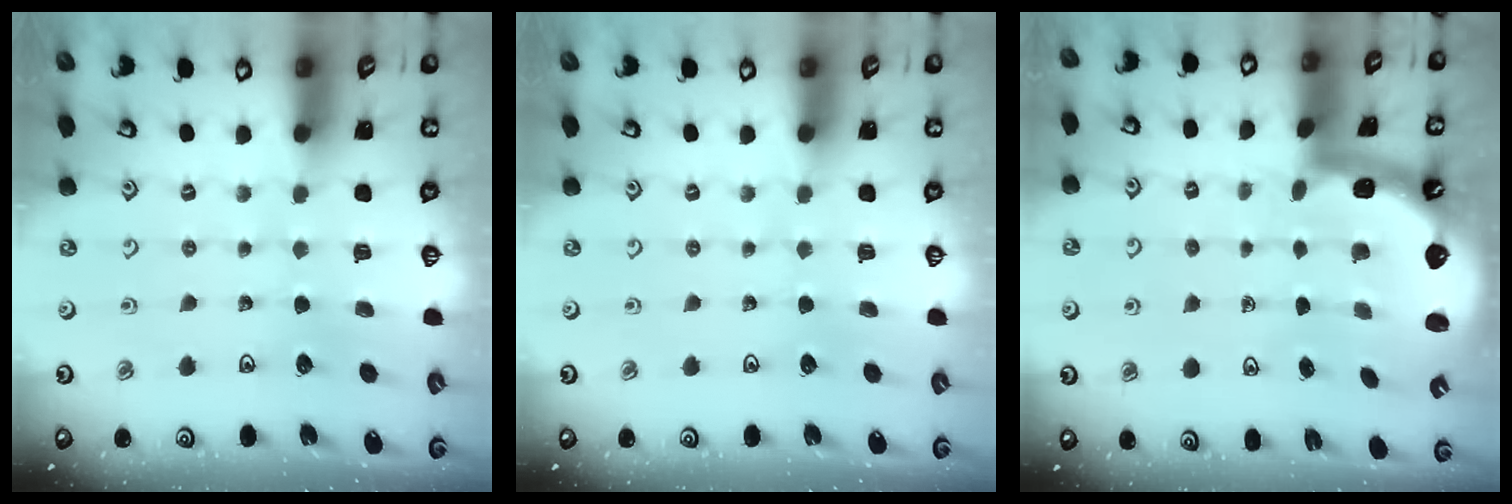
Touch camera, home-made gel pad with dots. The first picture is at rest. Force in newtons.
{"total": 0.0}
{"total": 1.7, "press": 1.5, "slide": 0.7}